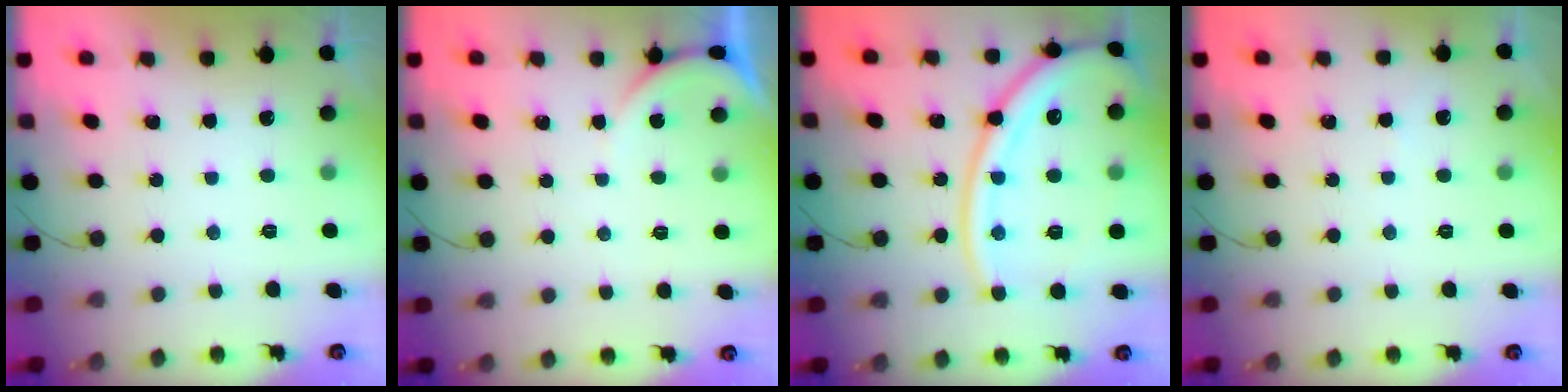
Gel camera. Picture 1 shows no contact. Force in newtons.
{"total": 1.6, "press": 1.6, "slide": 0.4}
{"total": 17.6, "press": 17.4, "slide": 2.1}
{"total": 2.1, "press": 2.1, "slide": 0.3}